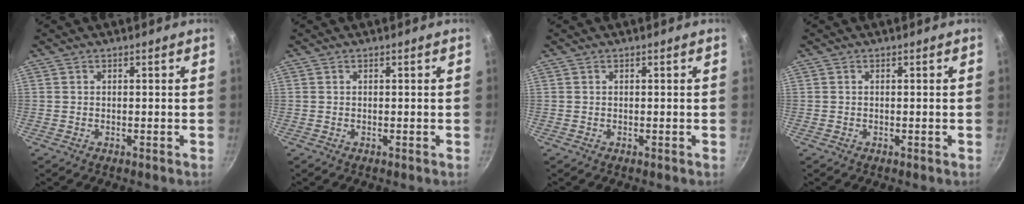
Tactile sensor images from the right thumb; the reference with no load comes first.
{"total": 0.0}
{"total": 0.0}
{"total": 0.0}